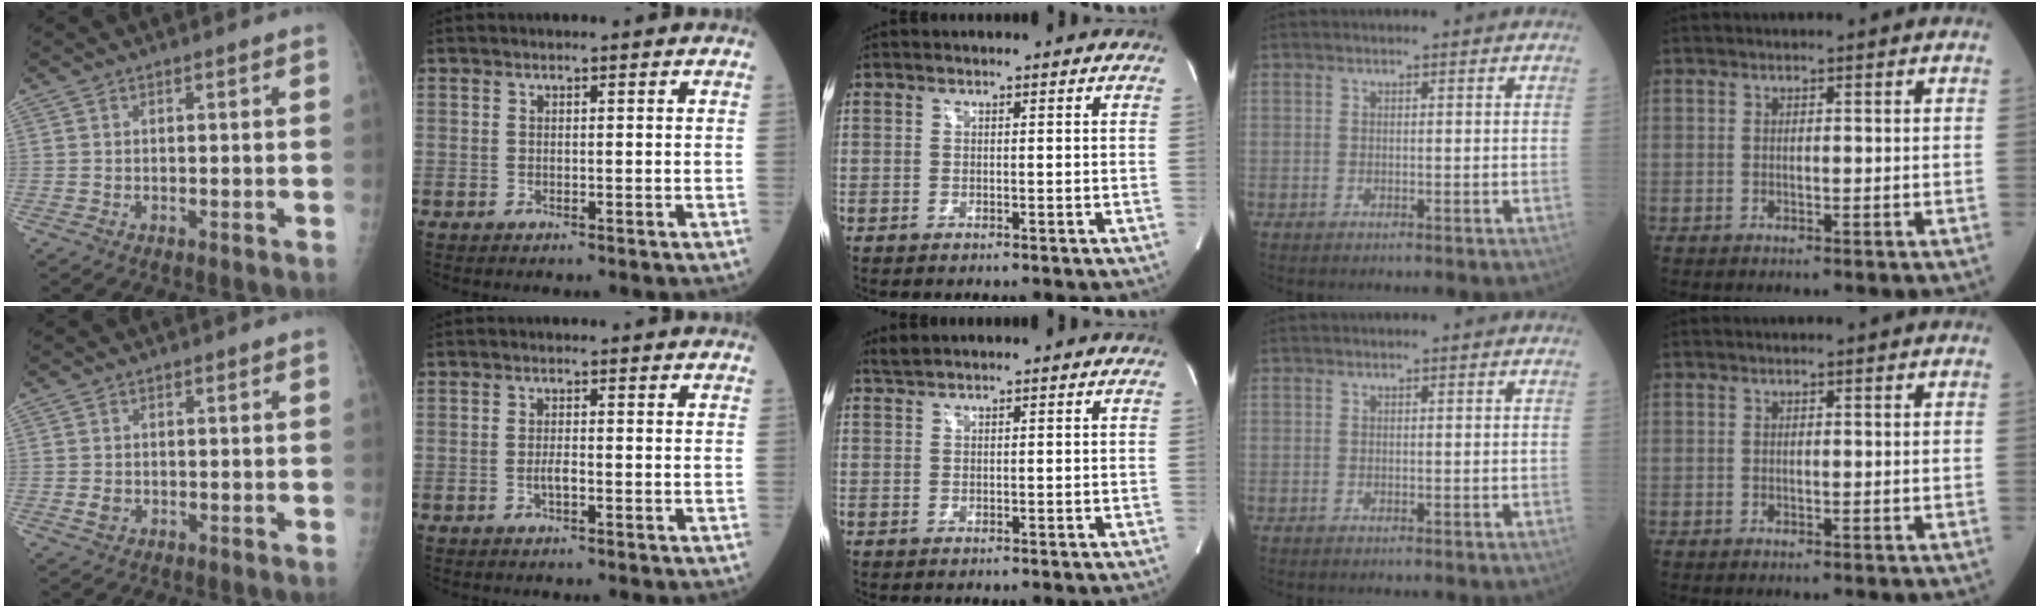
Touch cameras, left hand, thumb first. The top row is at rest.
{"thumb": {"total": 1.4, "force": [-0.2, 1.2, 0.8], "torque": [-0.010, 0.001, 0.001]}, "index": {"total": 1.5, "force": [-0.5, 0.3, 1.4], "torque": [-0.028, 0.001, -0.010]}, "middle": {"total": 1.2, "force": [1.1, -0.2, 0.2], "torque": [-0.011, 0.010, 0.030]}}